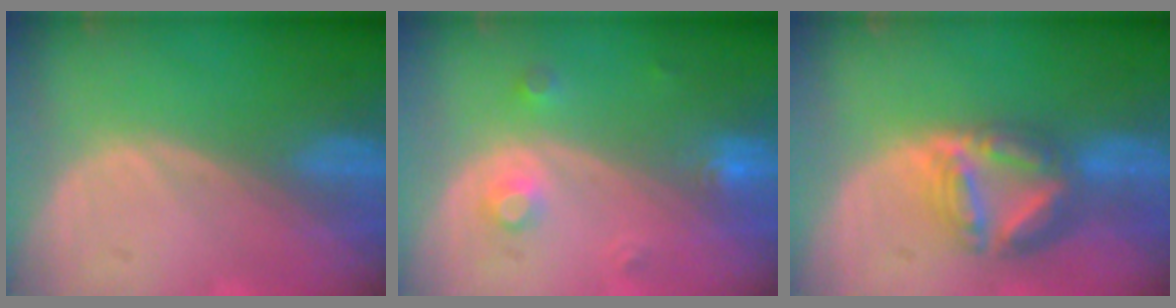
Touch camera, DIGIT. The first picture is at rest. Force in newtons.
{"total": 3.2, "press": 2.9, "slide": 1.1}
{"total": 8.2, "press": 7.0, "slide": 4.2}